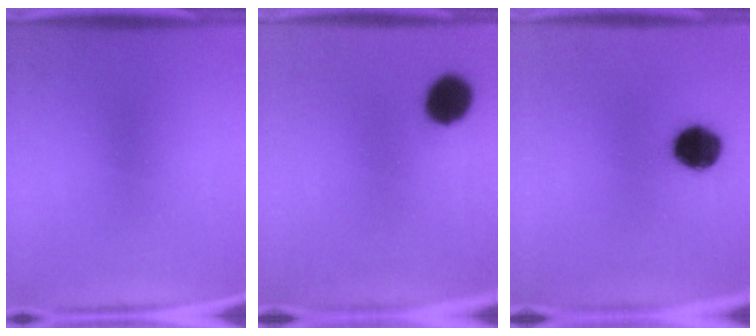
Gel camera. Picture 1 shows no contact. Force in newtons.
{"total": 9.4}
{"total": 10.6}